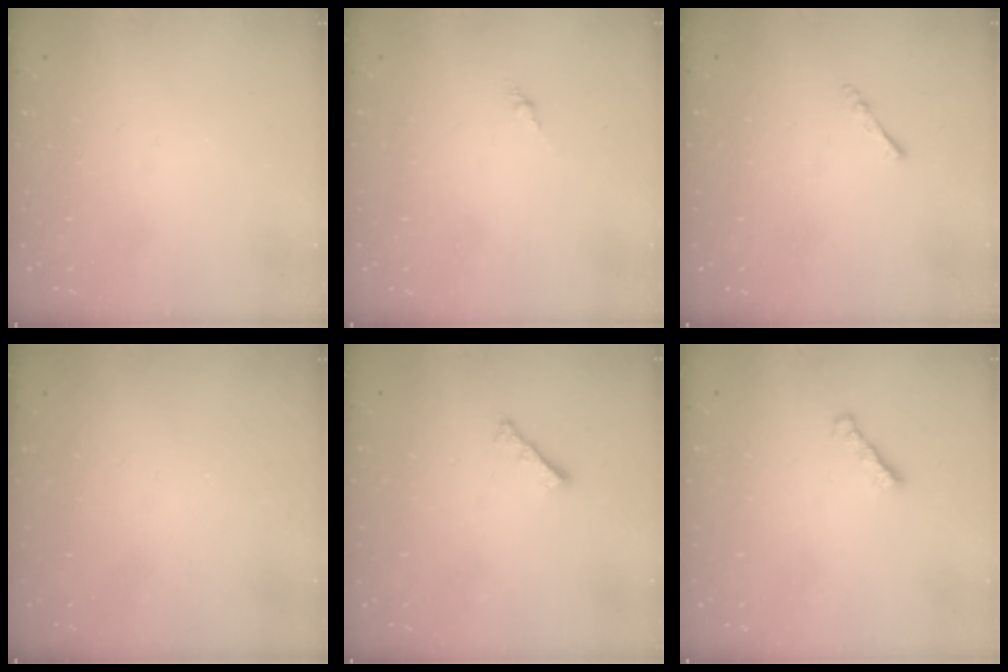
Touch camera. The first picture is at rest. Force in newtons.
{"total": 1.5, "press": 1.4, "slide": 0.6}
{"total": 2.4, "press": 2.3, "slide": 0.5}
{"total": 0.0}
{"total": 2.8, "press": 2.7, "slide": 0.6}
{"total": 1.8, "press": 1.7, "slide": 0.6}